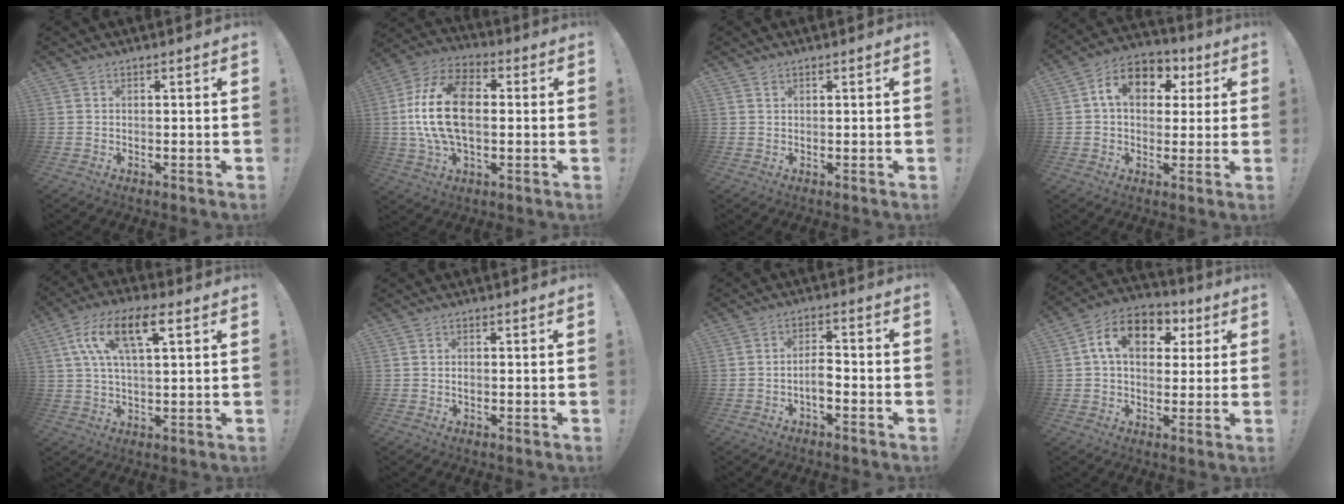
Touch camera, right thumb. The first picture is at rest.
{"total": 19.1, "force": [0.6, 11.5, 15.2], "torque": [-0.286, 0.006, 0.009]}
{"total": 0.7, "force": [0.6, 0.3, 0.1], "torque": [0.003, -0.003, 0.012]}
{"total": 12.2, "force": [3.5, 8.9, 7.6], "torque": [-0.112, 0.000, 0.066]}
{"total": 13.5, "force": [5.4, 5.4, 11.2], "torque": [-0.206, 0.001, 0.094]}
{"total": 0.7, "force": [-0.2, 0.5, 0.5], "torque": [-0.001, 0.000, -0.006]}
{"total": 4.9, "force": [-2.1, 2.3, 3.9], "torque": [-0.071, 0.005, -0.039]}
{"total": 13.8, "force": [4.4, 9.5, 9.0], "torque": [-0.137, -0.002, 0.081]}